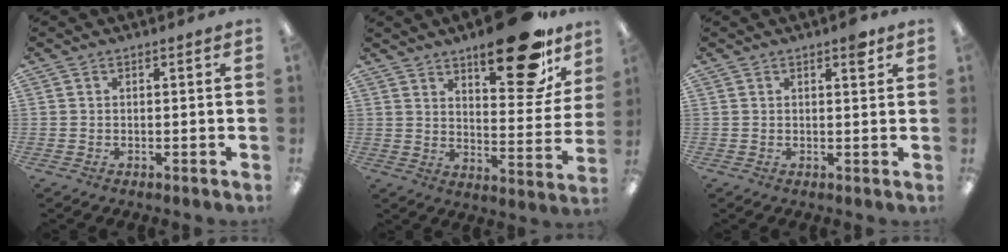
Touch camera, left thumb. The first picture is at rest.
{"total": 21.0, "force": [14.2, 8.0, 13.3], "torque": [-0.171, -0.091, 0.226]}
{"total": 3.0, "force": [1.9, 1.0, 2.0], "torque": [-0.020, -0.006, 0.027]}